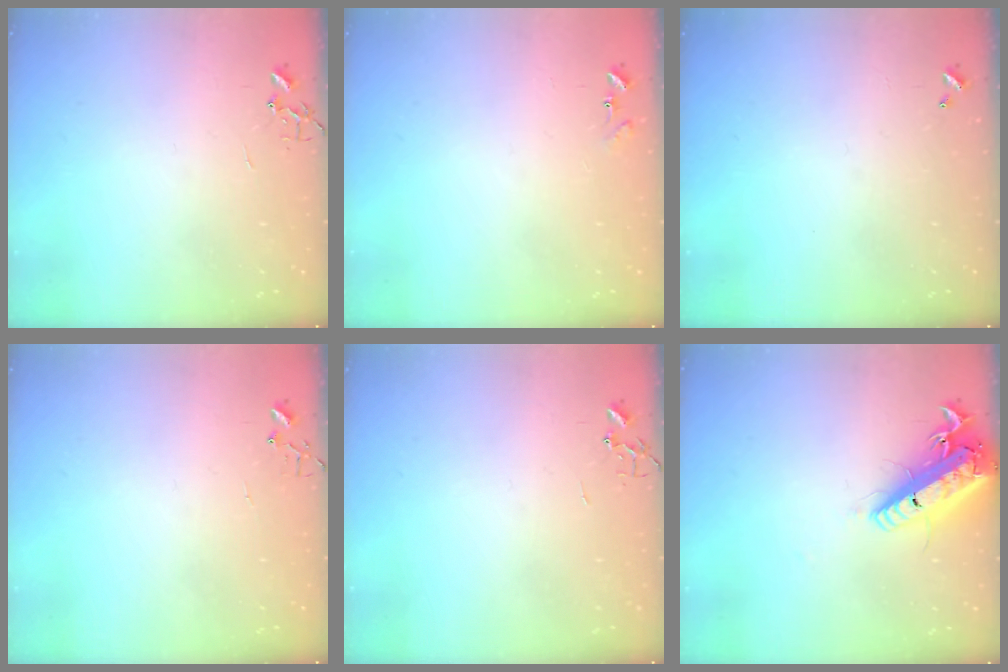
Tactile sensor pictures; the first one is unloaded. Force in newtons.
{"total": 6.9, "press": 6.8, "slide": 0.6}
{"total": 0.0}
{"total": 3.9, "press": 3.9, "slide": 0.4}
{"total": 0.0}
{"total": 19.5, "press": 19.2, "slide": 3.6}